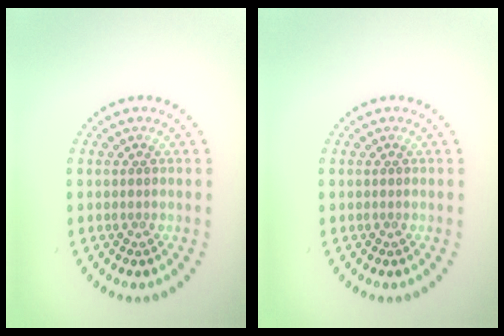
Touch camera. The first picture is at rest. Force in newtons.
{"total": 0.0}